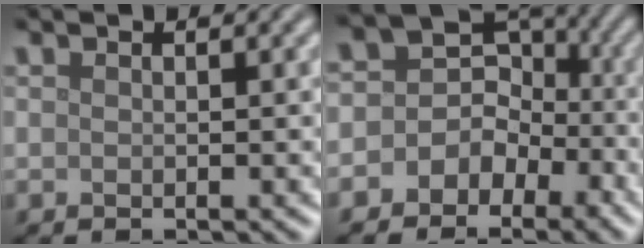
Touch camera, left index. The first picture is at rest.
{"total": 7.4, "force": [-1.8, 6.8, 2.4], "torque": [-0.002, 0.048, -0.058]}